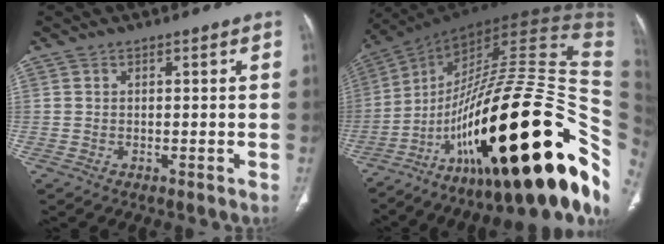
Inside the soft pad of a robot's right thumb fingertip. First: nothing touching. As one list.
[{"total": 44.0, "force": [-11.9, 12.9, 40.3], "torque": [-0.527, 0.074, -0.187]}]